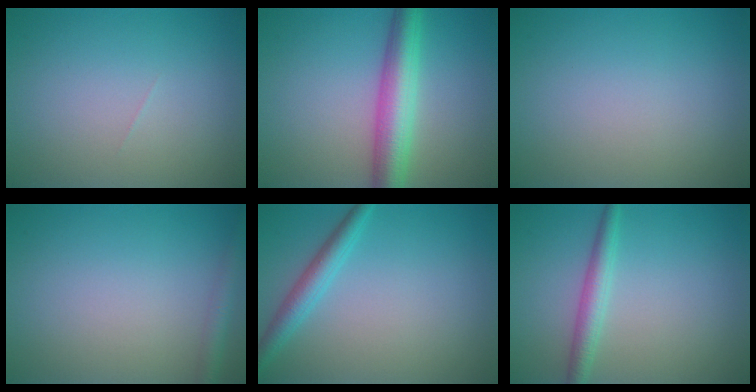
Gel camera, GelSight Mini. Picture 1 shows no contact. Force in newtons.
{"total": 5.6, "press": 5.6, "slide": 0.3}
{"total": 0.0}
{"total": 1.8, "press": 1.8, "slide": 0.1}
{"total": 2.7, "press": 2.7, "slide": 0.1}
{"total": 2.4, "press": 2.4, "slide": 0.1}